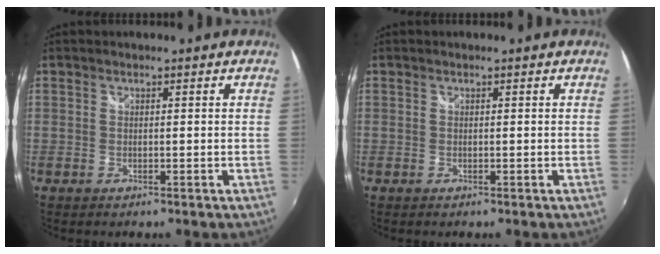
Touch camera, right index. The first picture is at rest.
{"total": 0.0}